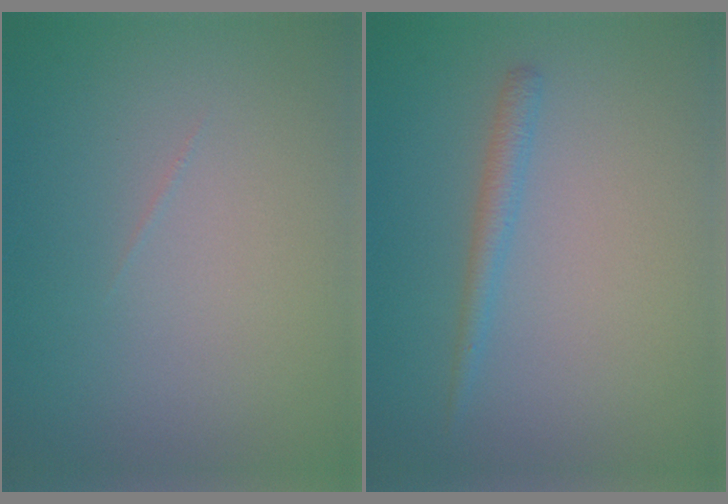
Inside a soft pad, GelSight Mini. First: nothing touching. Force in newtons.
{"total": 1.5, "press": 1.5, "slide": 0.0}